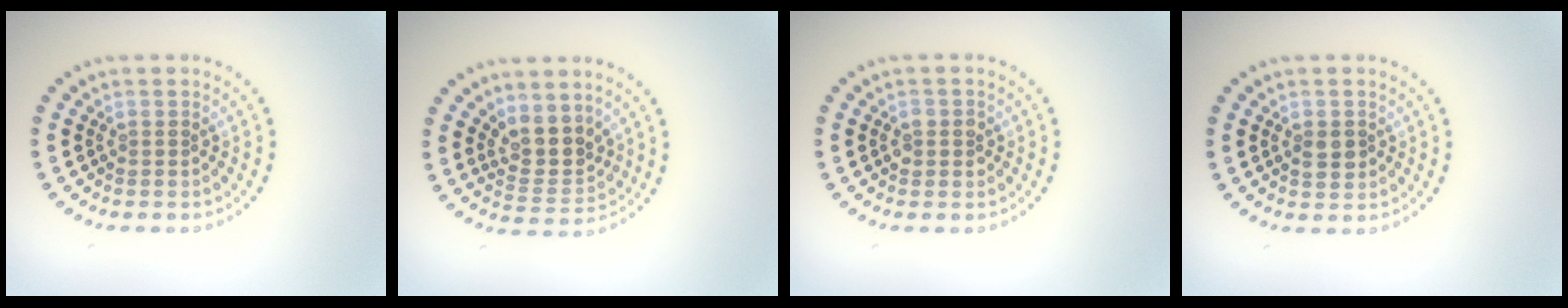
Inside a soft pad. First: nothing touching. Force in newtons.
{"total": 3.5, "press": 3.0, "slide": 1.8}
{"total": 1.4, "press": 1.4, "slide": 0.3}
{"total": 1.8, "press": 1.8, "slide": 0.2}